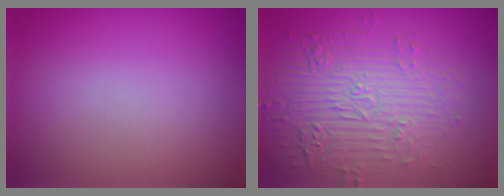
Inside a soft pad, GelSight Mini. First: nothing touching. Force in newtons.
{"total": 4.8, "press": 4.2, "slide": 2.4}